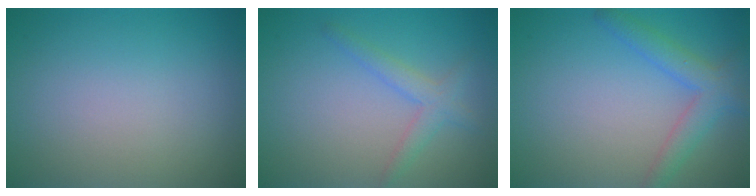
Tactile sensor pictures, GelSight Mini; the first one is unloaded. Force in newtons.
{"total": 2.2, "press": 2.2, "slide": 0.1}
{"total": 3.3, "press": 3.3, "slide": 0.1}